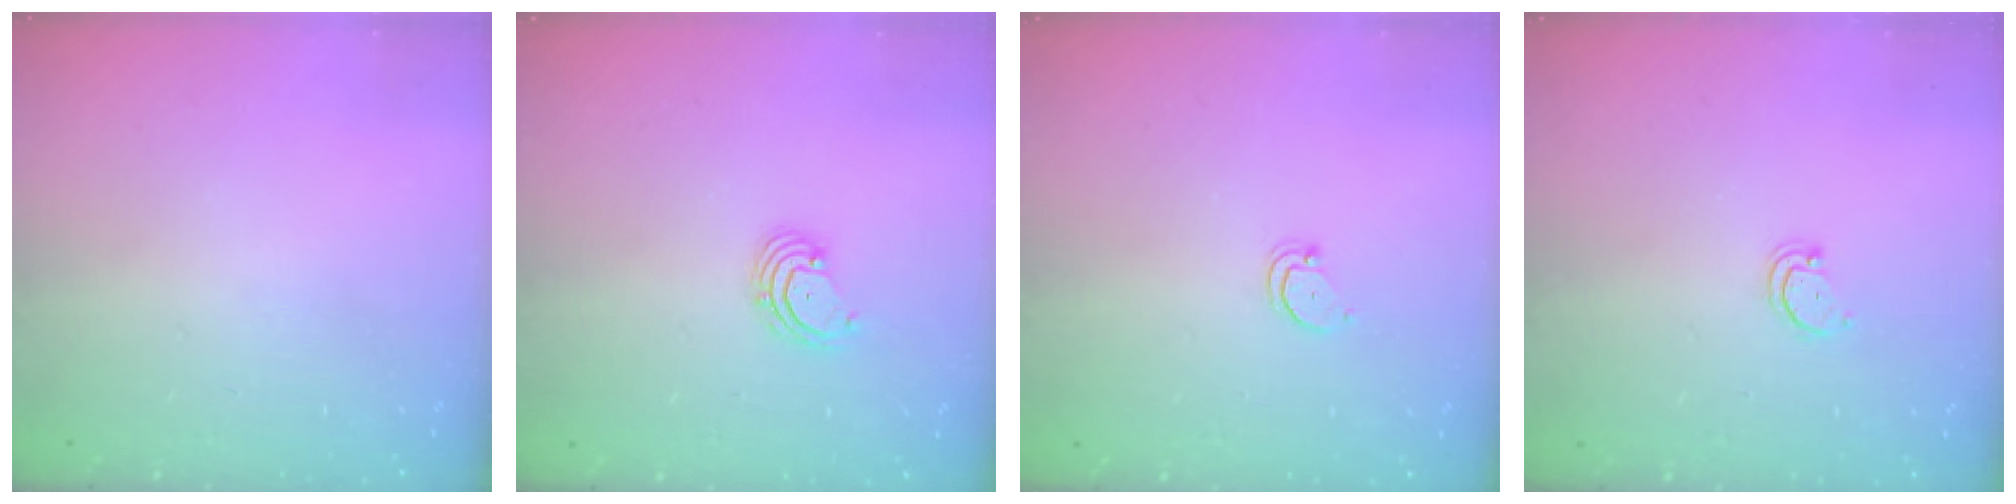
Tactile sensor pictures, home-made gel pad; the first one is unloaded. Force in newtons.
{"total": 2.6, "press": 2.5, "slide": 0.6}
{"total": 2.7, "press": 2.7, "slide": 0.2}
{"total": 2.2, "press": 2.1, "slide": 0.4}